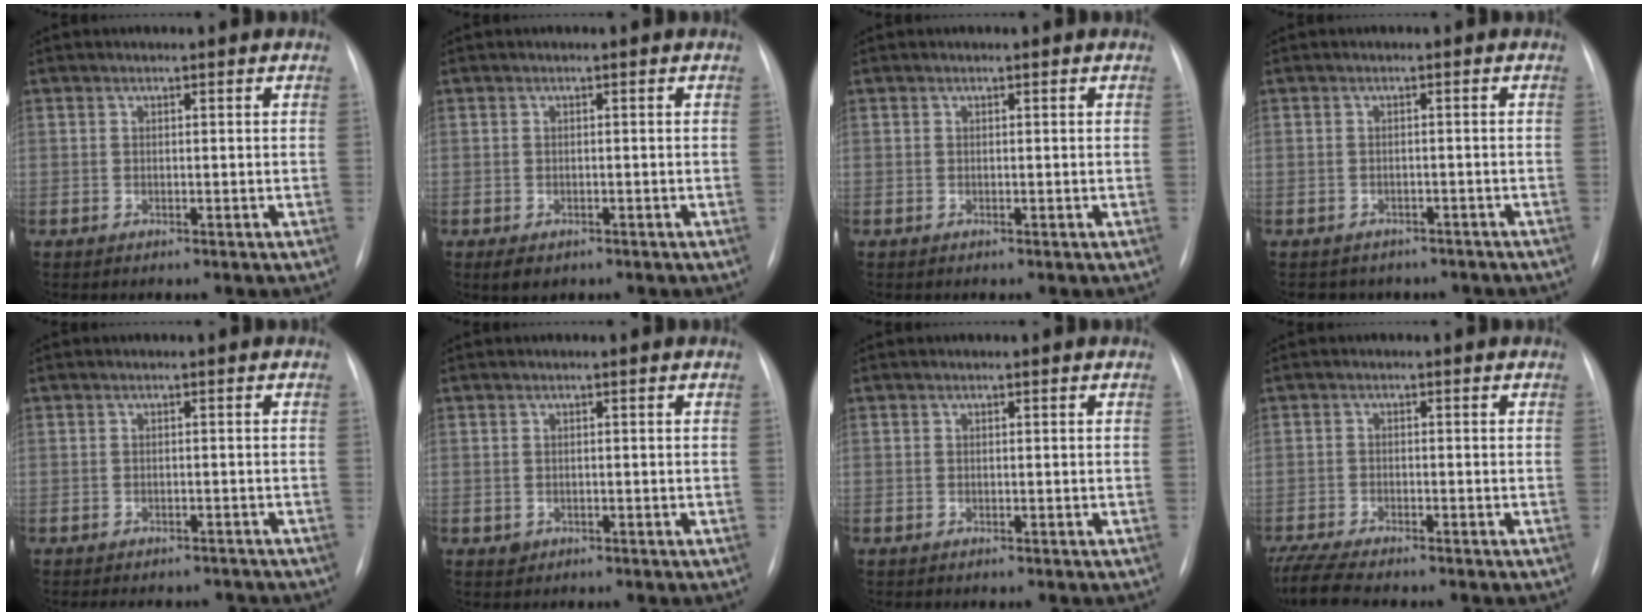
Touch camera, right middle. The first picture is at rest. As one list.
[{"total": 2.7, "force": [-1.7, 1.7, 1.4], "torque": [-0.017, -0.002, -0.016]}, {"total": 0.0}, {"total": 6.3, "force": [-5.3, 3.4, 0.7], "torque": [-0.005, 0.012, -0.054]}, {"total": 7.4, "force": [-6.6, 2.7, 1.8], "torque": [-0.019, 0.009, -0.071]}, {"total": 1.1, "force": [-0.4, 1.0, 0.1], "torque": [0.000, 0.003, -0.004]}, {"total": 0.0}, {"total": 8.4, "force": [-7.3, 1.2, 4.1], "torque": [-0.080, -0.017, -0.125]}]